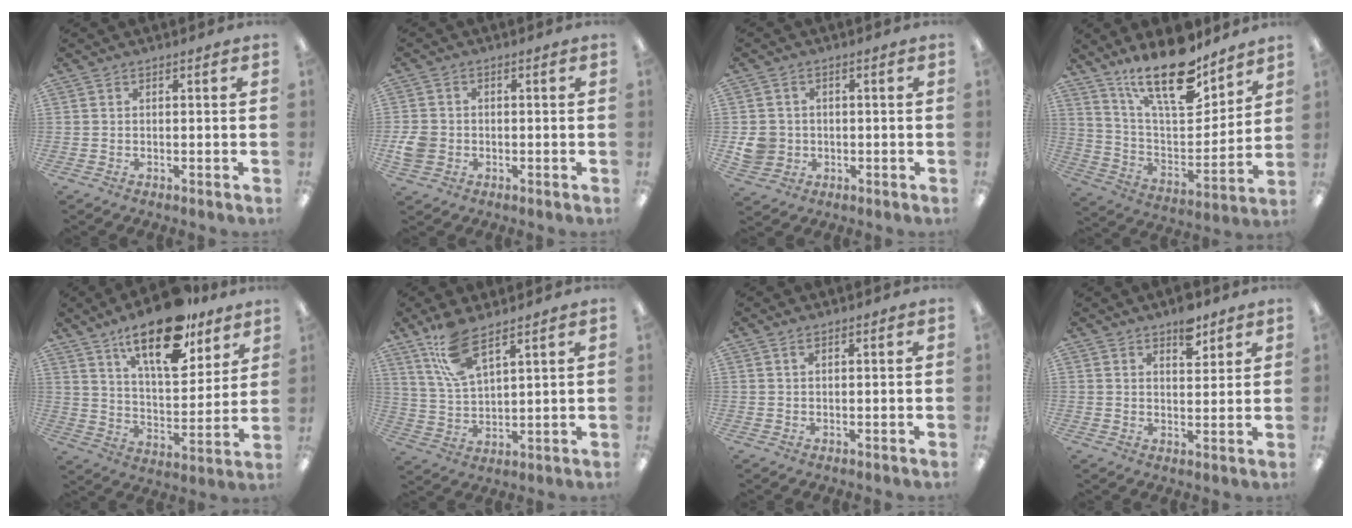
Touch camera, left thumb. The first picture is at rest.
{"total": 4.6, "force": [-1.1, 4.1, 1.9], "torque": [-0.030, 0.006, -0.020]}
{"total": 5.7, "force": [-0.5, 5.4, 1.7], "torque": [-0.027, 0.009, -0.006]}
{"total": 20.6, "force": [15.0, 7.3, 12.0], "torque": [-0.202, -0.097, 0.259]}
{"total": 19.3, "force": [13.4, 7.6, 11.6], "torque": [-0.183, -0.073, 0.225]}
{"total": 10.6, "force": [7.6, 3.4, 6.5], "torque": [-0.136, -0.024, 0.141]}
{"total": 1.1, "force": [0.7, 0.5, 0.7], "torque": [-0.015, 0.002, 0.012]}
{"total": 6.2, "force": [4.5, 3.0, 3.0], "torque": [-0.023, -0.027, 0.073]}